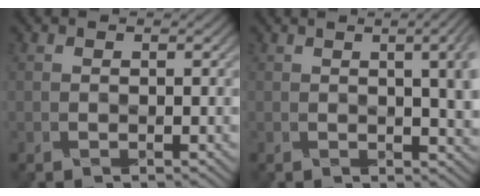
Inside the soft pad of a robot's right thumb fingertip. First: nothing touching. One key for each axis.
{"total": 6.5, "fx": 1.2, "fy": 1.8, "fz": 6.2, "tx": -0.064, "ty": 0.012, "tz": 0.017}